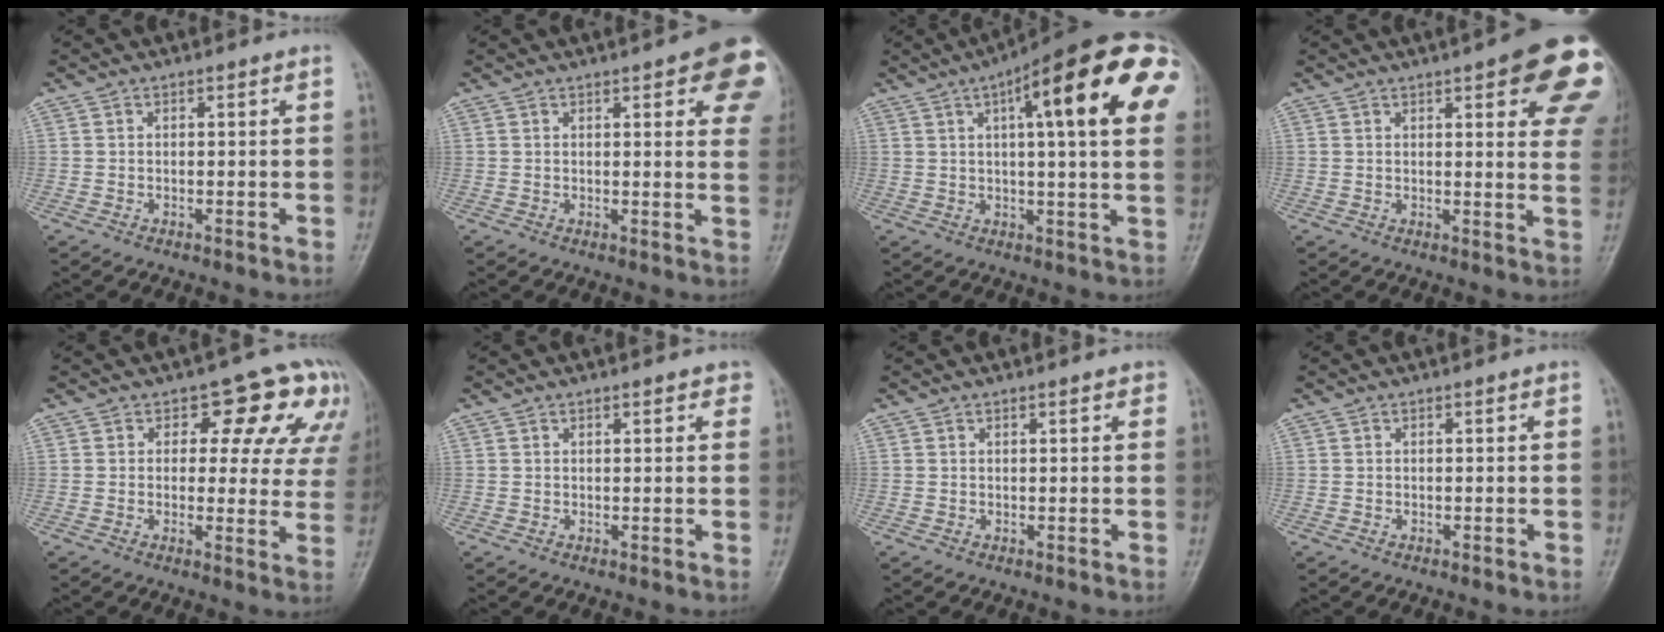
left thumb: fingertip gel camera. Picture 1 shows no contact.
{"total": 12.3, "force": [5.1, 3.8, 10.5], "torque": [-0.094, -0.013, 0.050]}
{"total": 23.4, "force": [7.9, 5.7, 21.3], "torque": [-0.271, 0.020, 0.100]}
{"total": 17.1, "force": [7.6, 5.1, 14.5], "torque": [-0.151, -0.020, 0.080]}
{"total": 11.0, "force": [5.7, 6.6, 6.8], "torque": [-0.027, -0.021, 0.052]}
{"total": 1.6, "force": [1.1, 0.8, 0.8], "torque": [0.005, -0.003, 0.008]}
{"total": 0.9, "force": [0.7, 0.4, 0.5], "torque": [-0.002, -0.002, 0.006]}
{"total": 0.0}